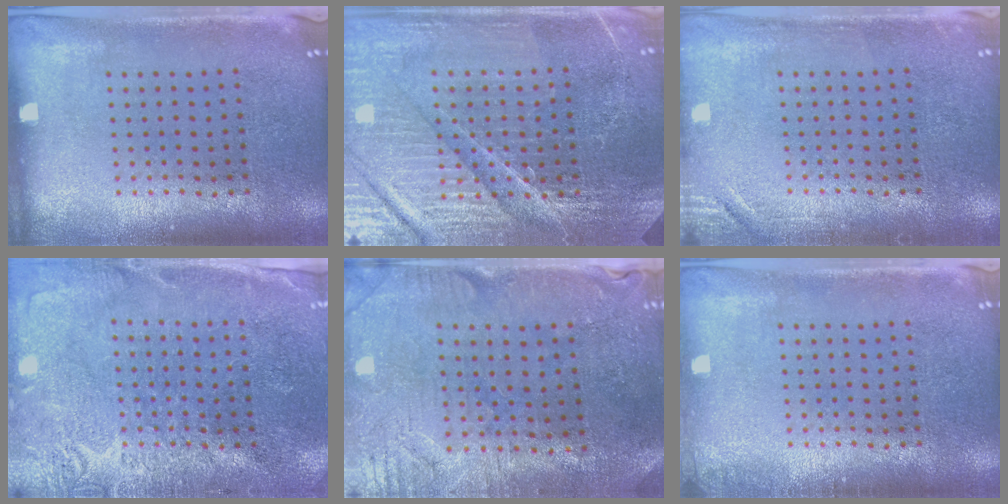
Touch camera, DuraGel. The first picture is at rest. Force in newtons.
{"total": 5.5, "press": 5.0, "slide": 2.2}
{"total": 1.5, "press": 1.5, "slide": 0.3}
{"total": 2.8, "press": 2.8, "slide": 0.3}
{"total": 0.6, "press": 0.5, "slide": 0.3}
{"total": 0.6, "press": 0.6, "slide": 0.2}